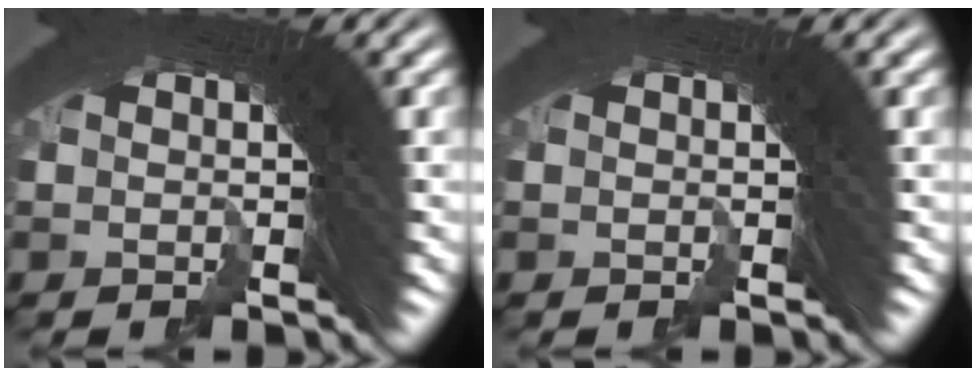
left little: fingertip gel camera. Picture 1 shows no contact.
{"total": 0.0}